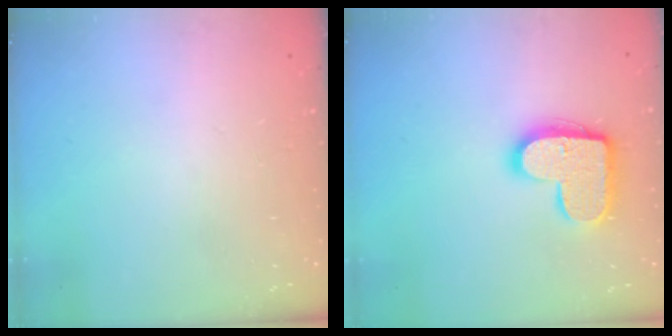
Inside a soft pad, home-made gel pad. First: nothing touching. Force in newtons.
{"total": 15.5, "press": 15.5, "slide": 0.8}